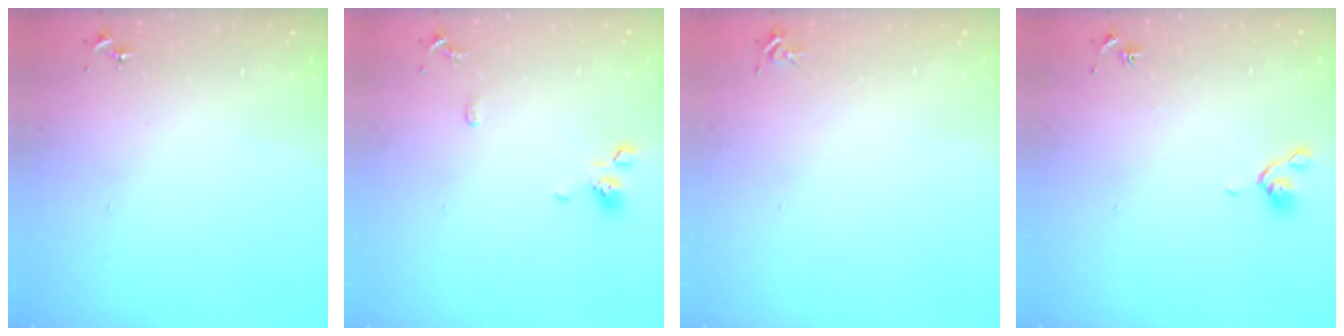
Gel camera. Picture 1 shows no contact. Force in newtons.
{"total": 9.1, "press": 8.9, "slide": 1.9}
{"total": 4.4, "press": 4.4, "slide": 0.6}
{"total": 4.8, "press": 4.6, "slide": 1.0}